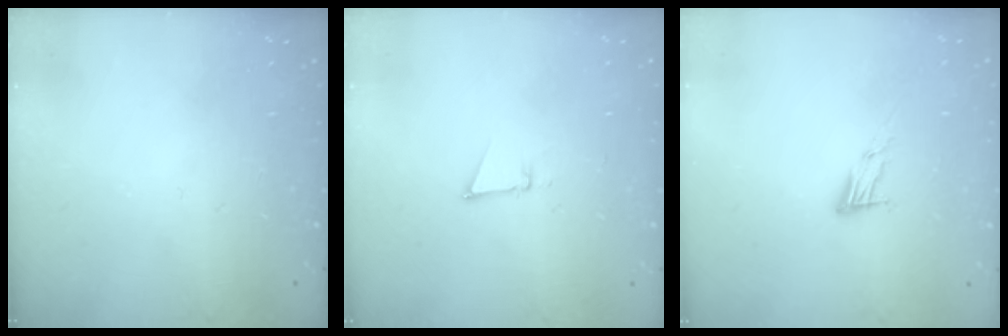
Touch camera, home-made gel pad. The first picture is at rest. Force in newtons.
{"total": 3.0, "press": 2.9, "slide": 0.8}
{"total": 7.2, "press": 7.1, "slide": 1.2}